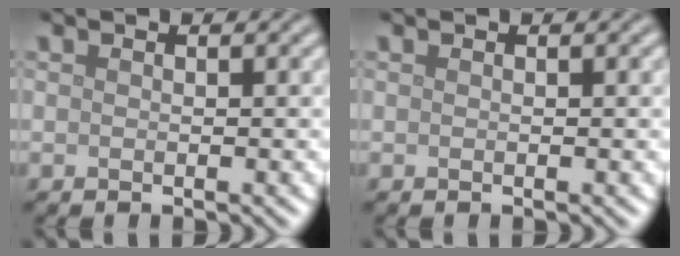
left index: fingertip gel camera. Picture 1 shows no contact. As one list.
[{"total": 0.0}]